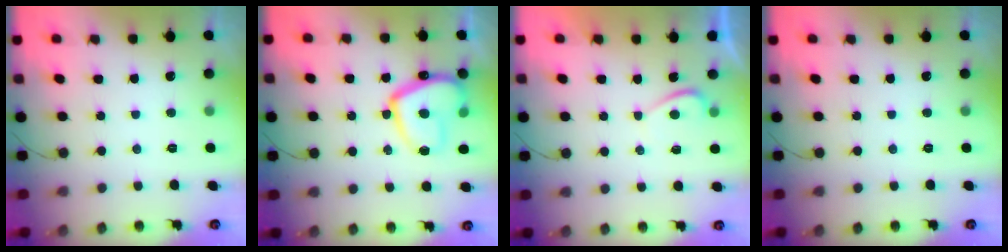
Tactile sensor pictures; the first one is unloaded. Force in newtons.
{"total": 15.4, "press": 15.3, "slide": 1.7}
{"total": 0.0}
{"total": 0.0}